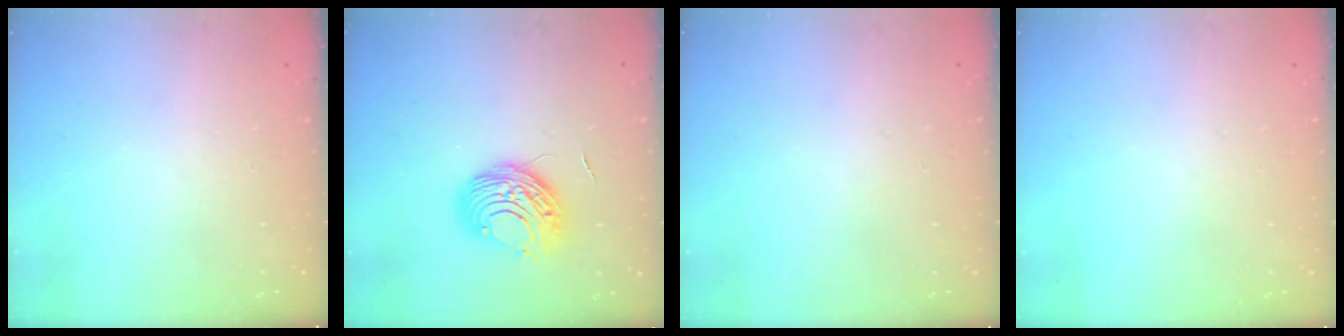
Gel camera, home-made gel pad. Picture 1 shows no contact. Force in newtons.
{"total": 9.1, "press": 9.1, "slide": 0.5}
{"total": 0.0}
{"total": 0.0}